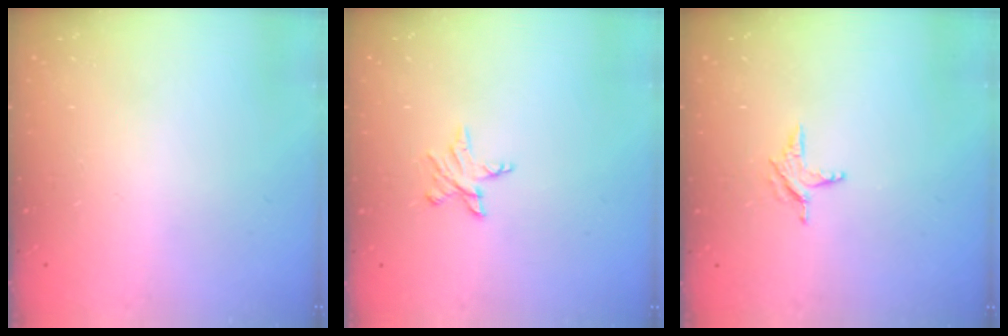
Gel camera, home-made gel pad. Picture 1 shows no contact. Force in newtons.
{"total": 5.5, "press": 5.4, "slide": 0.5}
{"total": 4.4, "press": 4.4, "slide": 0.3}